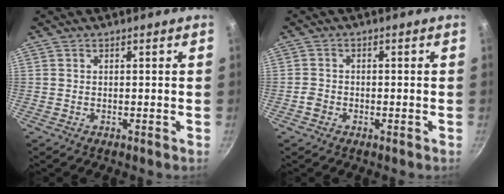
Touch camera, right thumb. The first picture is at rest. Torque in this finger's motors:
{"motor_torque": [0.21, -0.05, 0.42, 0.07, -0.02]}